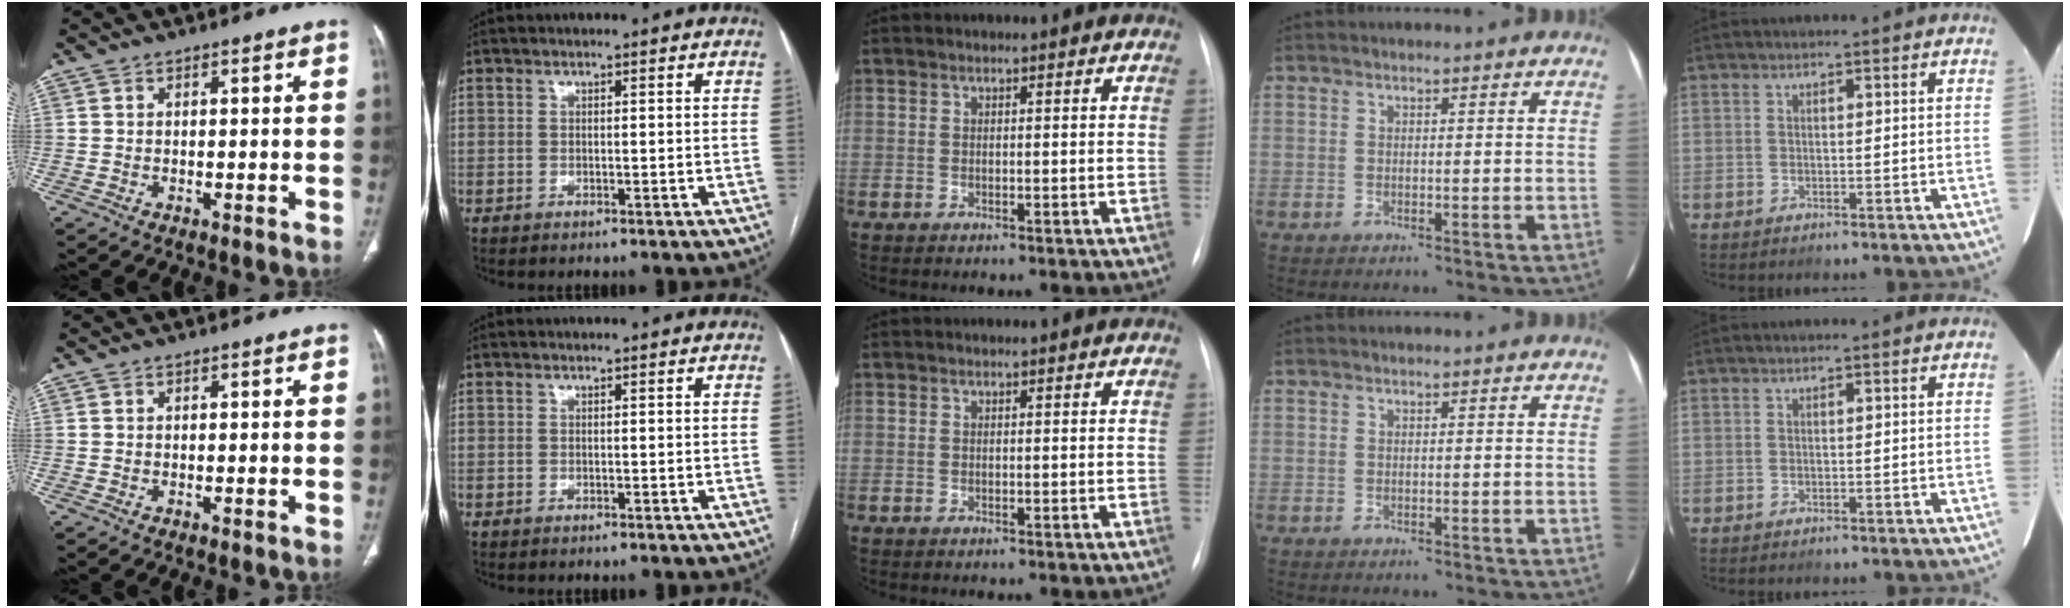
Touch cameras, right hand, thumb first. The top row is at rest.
{}